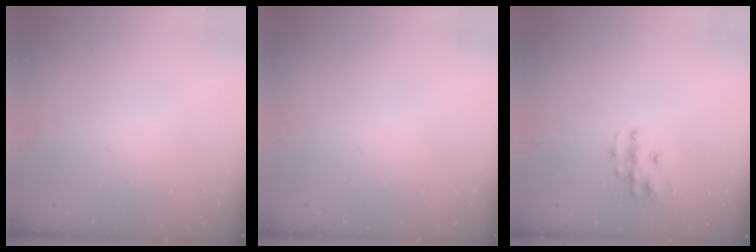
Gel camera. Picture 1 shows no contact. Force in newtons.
{"total": 0.0}
{"total": 6.6, "press": 6.6, "slide": 0.3}